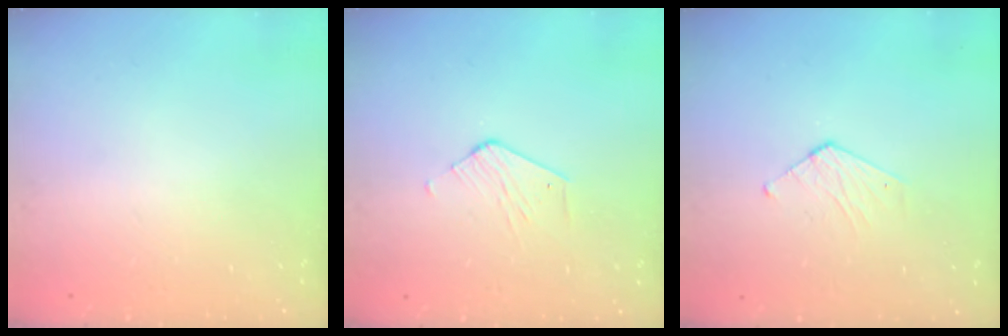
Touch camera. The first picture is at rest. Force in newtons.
{"total": 2.8, "press": 2.8, "slide": 0.2}
{"total": 4.4, "press": 4.4, "slide": 0.4}